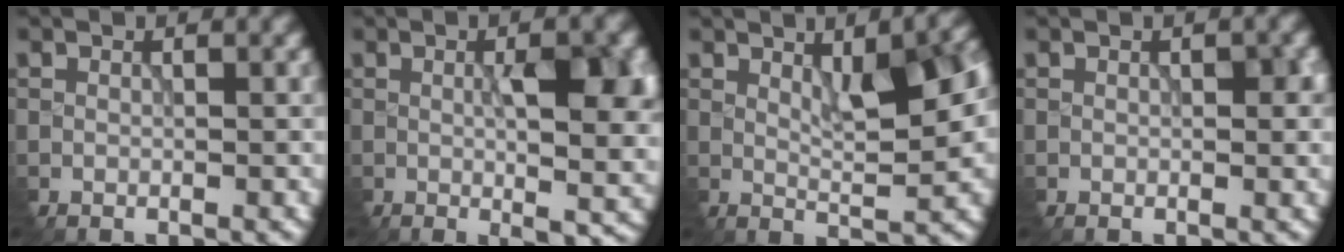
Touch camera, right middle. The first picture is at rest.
{"total": 7.3, "force": [-0.3, 1.9, 7.0], "torque": [-0.102, -0.010, 0.004]}
{"total": 6.9, "force": [1.4, 1.8, 6.5], "torque": [-0.101, 0.002, 0.024]}
{"total": 2.1, "force": [0.0, 0.9, 1.9], "torque": [-0.025, -0.002, 0.003]}